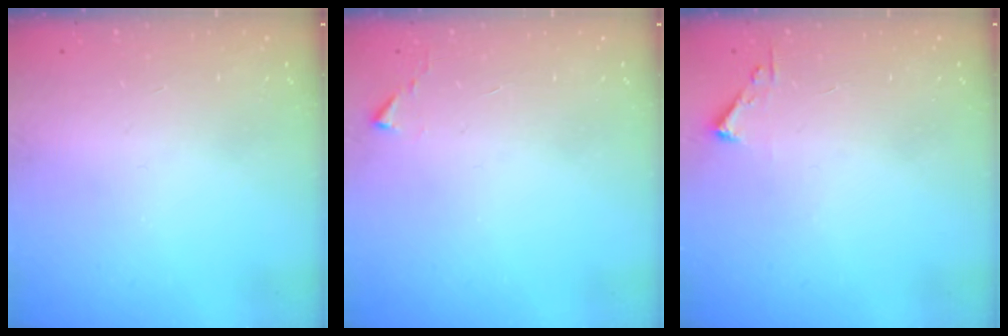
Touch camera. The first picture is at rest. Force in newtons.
{"total": 2.7, "press": 2.7, "slide": 0.5}
{"total": 2.4, "press": 2.4, "slide": 0.3}